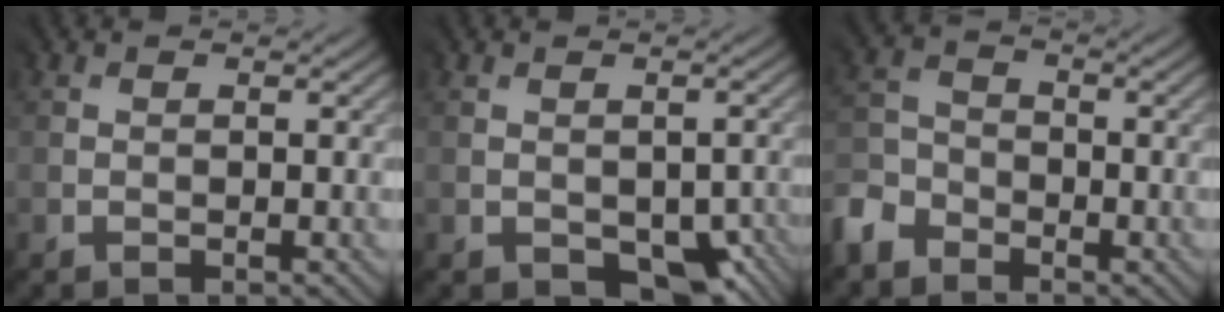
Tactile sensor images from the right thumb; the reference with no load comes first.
{"total": 7.0, "force": [-3.4, 4.7, 3.9], "torque": [-0.042, -0.019, -0.038]}
{"total": 4.8, "force": [-4.2, 2.3, -0.3], "torque": [-0.024, -0.010, -0.099]}